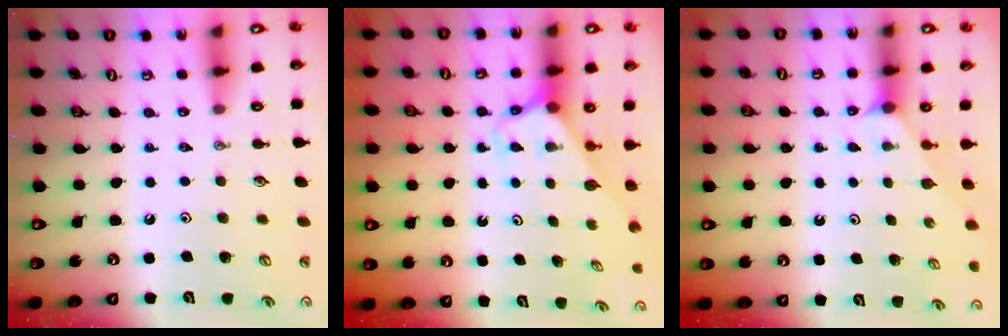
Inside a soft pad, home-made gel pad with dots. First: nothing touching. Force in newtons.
{"total": 2.6, "press": 2.6, "slide": 0.1}
{"total": 2.0, "press": 2.0, "slide": 0.2}